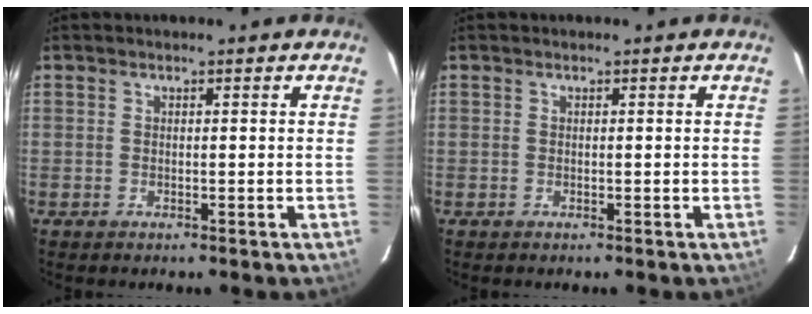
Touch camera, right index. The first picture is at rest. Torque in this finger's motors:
{"motor_torque": [0.00, 0.00, 0.00, 0.00]}